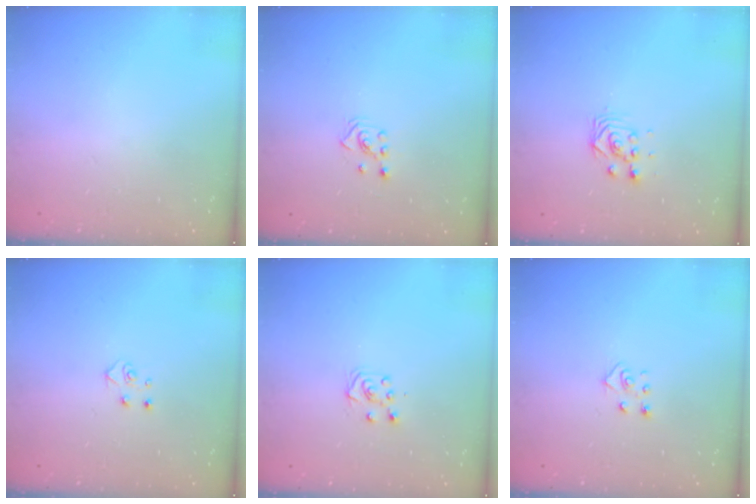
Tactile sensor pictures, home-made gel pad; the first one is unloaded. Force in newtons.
{"total": 2.3, "press": 2.2, "slide": 0.8}
{"total": 3.0, "press": 3.0, "slide": 0.0}
{"total": 3.9, "press": 3.9, "slide": 0.4}
{"total": 5.0, "press": 4.9, "slide": 0.6}
{"total": 4.5, "press": 4.5, "slide": 0.4}